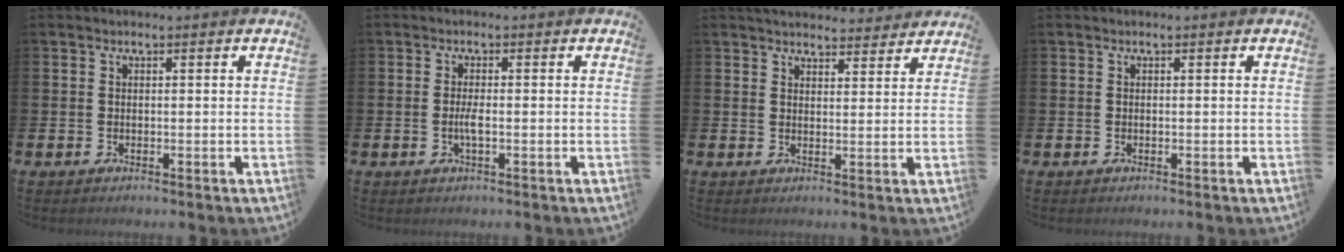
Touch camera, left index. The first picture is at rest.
{"total": 1.7, "force": [-0.4, 0.3, 1.7], "torque": [-0.035, 0.002, -0.008]}
{"total": 3.9, "force": [3.8, 0.9, 0.2], "torque": [-0.002, -0.021, 0.067]}
{"total": 0.0}